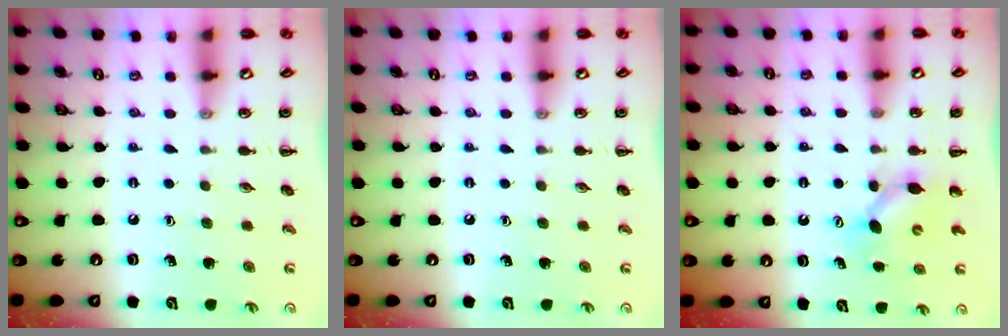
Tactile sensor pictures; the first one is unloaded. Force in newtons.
{"total": 0.0}
{"total": 4.5, "press": 4.4, "slide": 0.9}